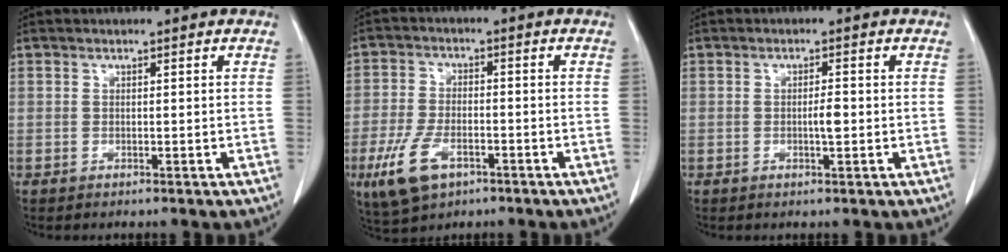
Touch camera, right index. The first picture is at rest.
{"total": 8.4, "force": [-4.2, 4.1, 6.1], "torque": [-0.135, -0.007, -0.070]}
{"total": 2.0, "force": [-0.2, 0.3, 2.0], "torque": [-0.035, 0.002, -0.002]}